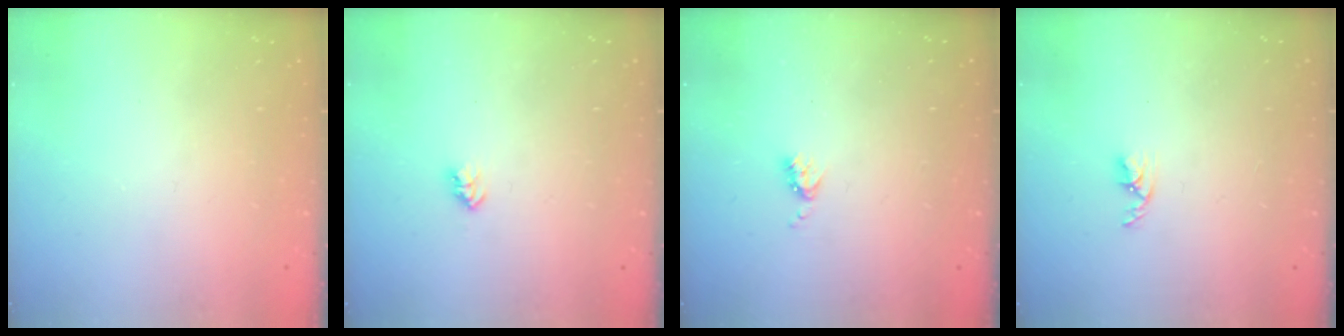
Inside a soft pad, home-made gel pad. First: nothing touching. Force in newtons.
{"total": 2.7, "press": 2.7, "slide": 0.4}
{"total": 4.0, "press": 3.9, "slide": 0.6}
{"total": 2.7, "press": 2.7, "slide": 0.5}